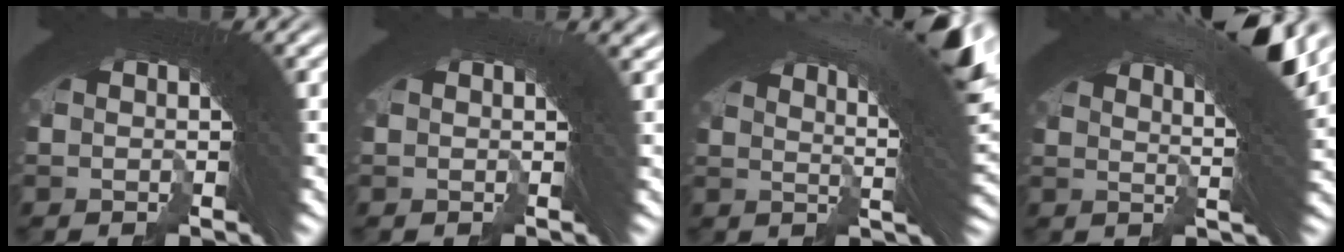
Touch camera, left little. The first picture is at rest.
{"total": 1.1, "force": [0.5, 0.1, 1.0], "torque": [-0.008, 0.010, 0.002]}
{"total": 11.6, "force": [5.0, 4.3, 9.5], "torque": [-0.138, 0.025, 0.059]}
{"total": 10.5, "force": [5.1, 4.0, 8.2], "torque": [-0.125, 0.027, 0.058]}